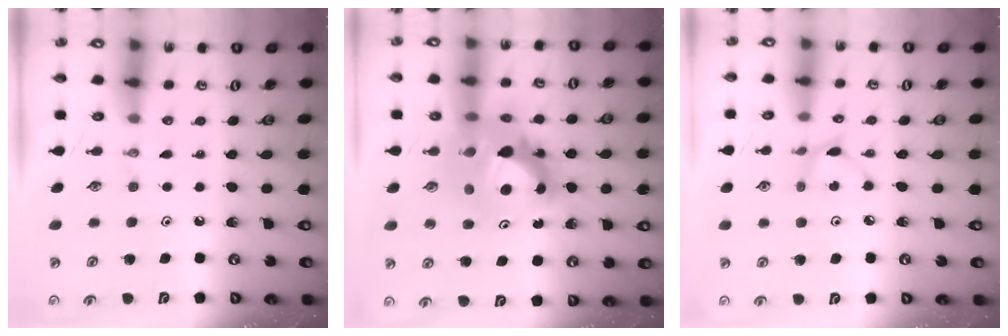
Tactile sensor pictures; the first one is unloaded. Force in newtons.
{"total": 13.7, "press": 13.6, "slide": 1.3}
{"total": 3.6, "press": 3.6, "slide": 0.4}